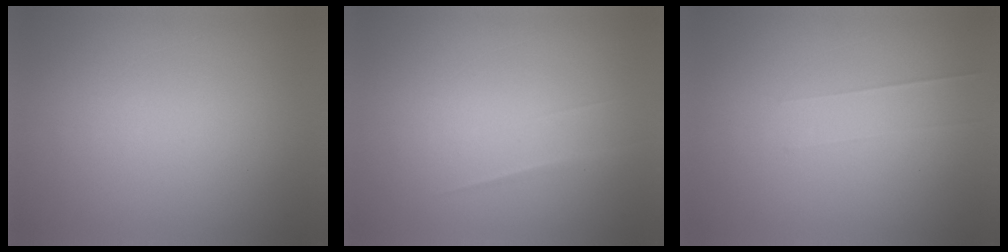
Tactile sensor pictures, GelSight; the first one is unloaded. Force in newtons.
{"total": 1.9}
{"total": 1.7}